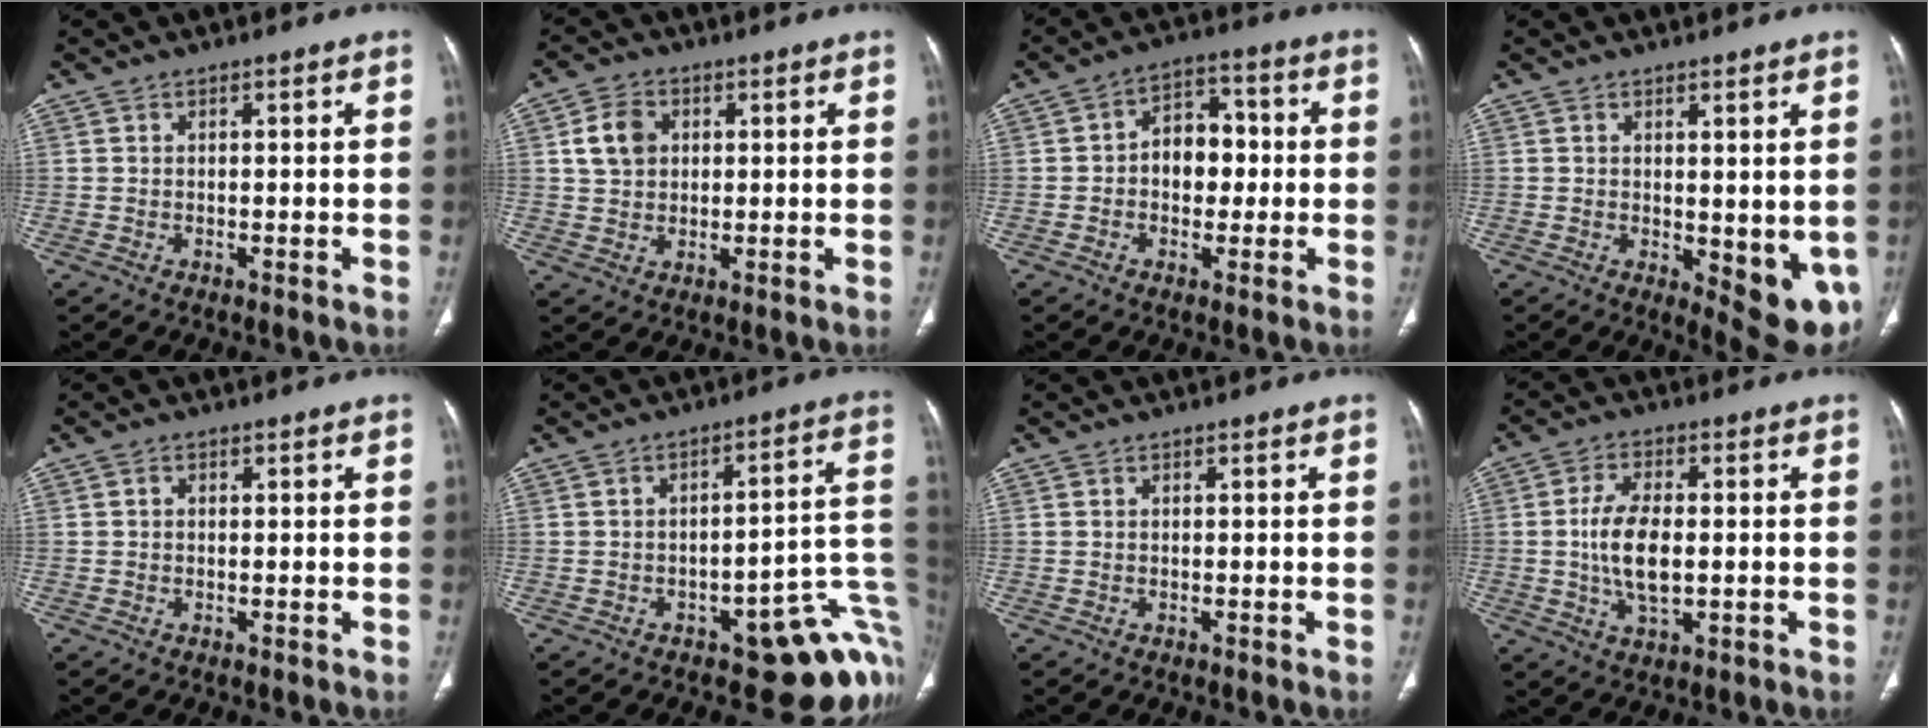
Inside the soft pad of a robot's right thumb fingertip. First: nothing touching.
{"total": 6.1, "force": [1.6, 4.9, 3.4], "torque": [-0.049, 0.002, 0.028]}
{"total": 8.3, "force": [-0.2, 6.1, 5.7], "torque": [-0.046, 0.026, -0.014]}
{"total": 9.2, "force": [-0.8, 3.7, 8.3], "torque": [-0.088, -0.024, 0.001]}
{"total": 0.8, "force": [0.1, 0.7, 0.4], "torque": [-0.002, 0.001, 0.000]}
{"total": 17.0, "force": [-6.1, 7.6, 14.0], "torque": [-0.096, 0.055, -0.066]}
{"total": 0.0}
{"total": 9.2, "force": [-0.4, 4.6, 7.9], "torque": [-0.152, -0.001, -0.006]}